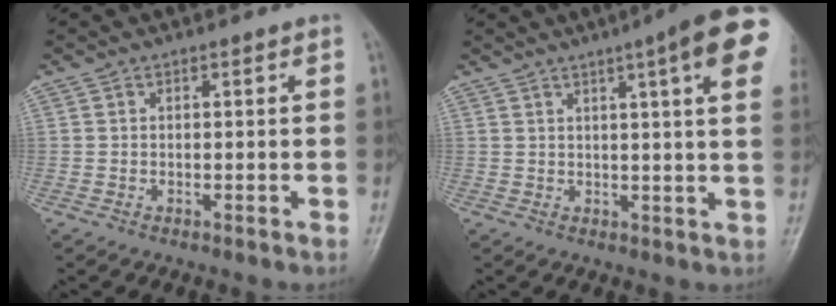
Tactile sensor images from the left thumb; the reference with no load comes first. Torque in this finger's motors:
{"motor_torque": [0.93, 0.98, 1.89, -0.89, 0.23]}